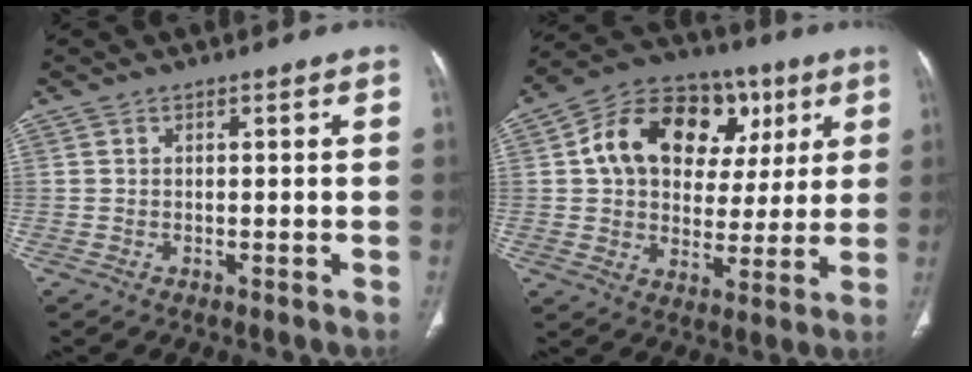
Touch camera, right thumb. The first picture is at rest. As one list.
[{"total": 20.7, "force": [6.2, 15.0, 12.9], "torque": [-0.163, 0.027, 0.097]}]